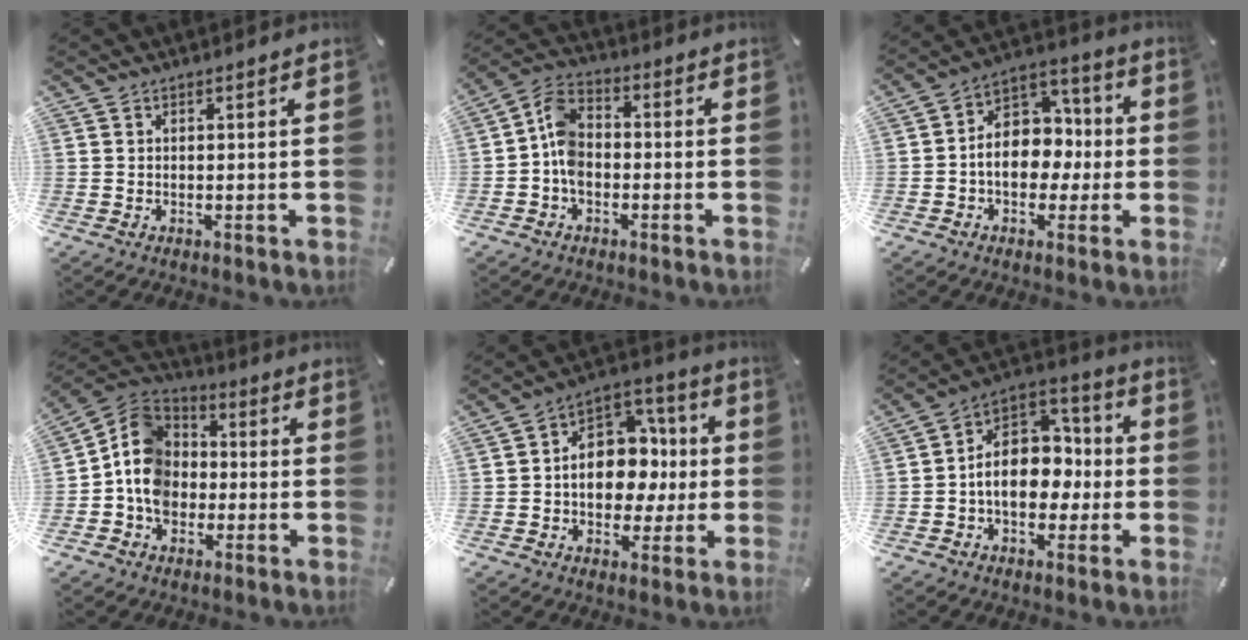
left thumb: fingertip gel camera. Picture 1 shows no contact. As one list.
[{"total": 7.8, "force": [-1.8, 5.5, 5.1], "torque": [-0.115, 0.019, -0.034]}, {"total": 11.6, "force": [-1.9, 9.4, 6.6], "torque": [-0.102, 0.010, -0.031]}, {"total": 11.2, "force": [-2.5, 9.7, 5.1], "torque": [-0.133, 0.030, -0.046]}, {"total": 13.3, "force": [-1.0, 11.0, 7.5], "torque": [-0.118, 0.005, -0.011]}, {"total": 13.2, "force": [-2.0, 10.2, 8.1], "torque": [-0.123, 0.004, -0.034]}]